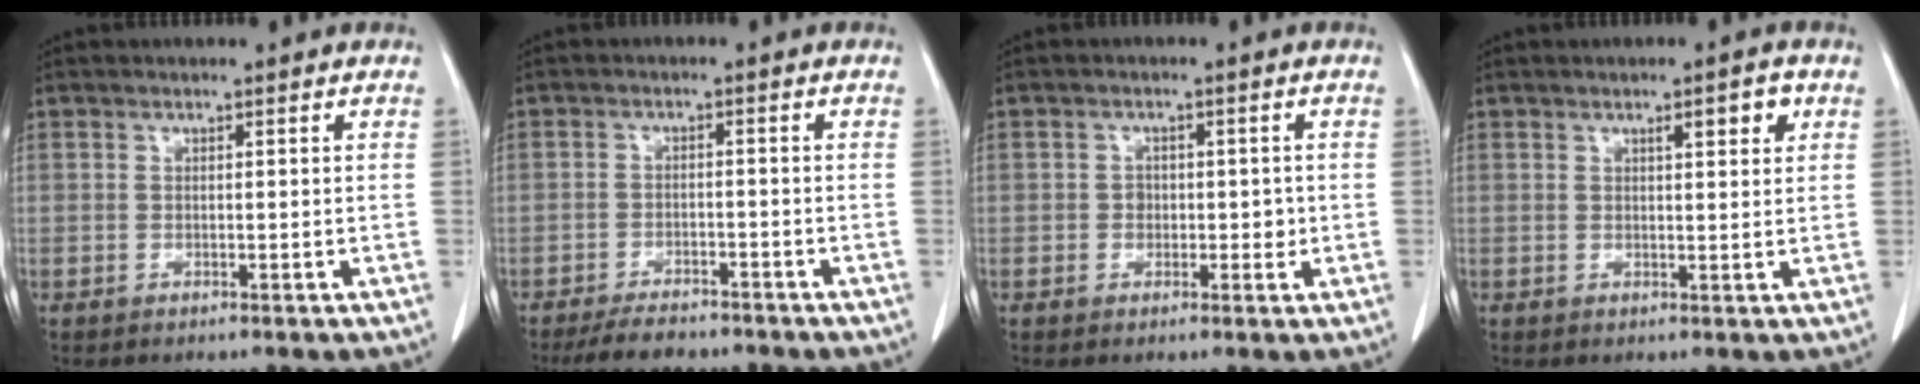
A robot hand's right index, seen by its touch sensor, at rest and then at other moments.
{"total": 6.2, "force": [-5.3, 1.6, 2.7], "torque": [-0.042, -0.011, -0.087]}
{"total": 2.8, "force": [-0.2, 2.2, 1.8], "torque": [-0.019, 0.005, -0.002]}
{"total": 3.2, "force": [1.5, 0.6, 2.7], "torque": [-0.041, 0.000, 0.021]}